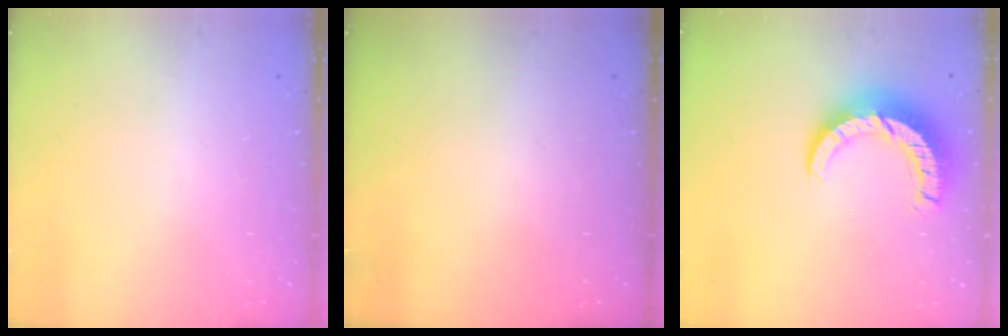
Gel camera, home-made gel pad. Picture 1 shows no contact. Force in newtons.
{"total": 0.0}
{"total": 8.9, "press": 8.9, "slide": 0.9}